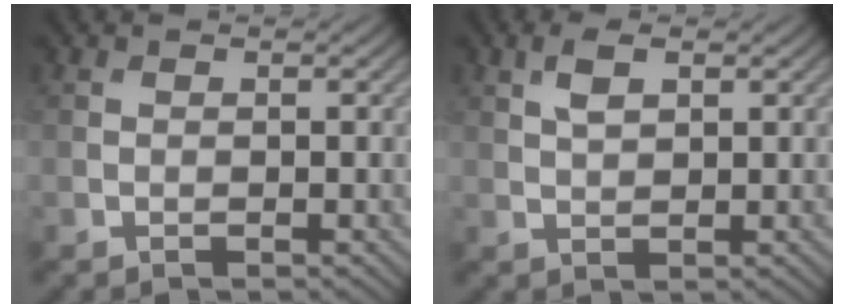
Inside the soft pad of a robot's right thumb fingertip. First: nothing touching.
{"total": 2.8, "force": [1.3, 1.2, 2.1], "torque": [-0.051, 0.003, 0.026]}